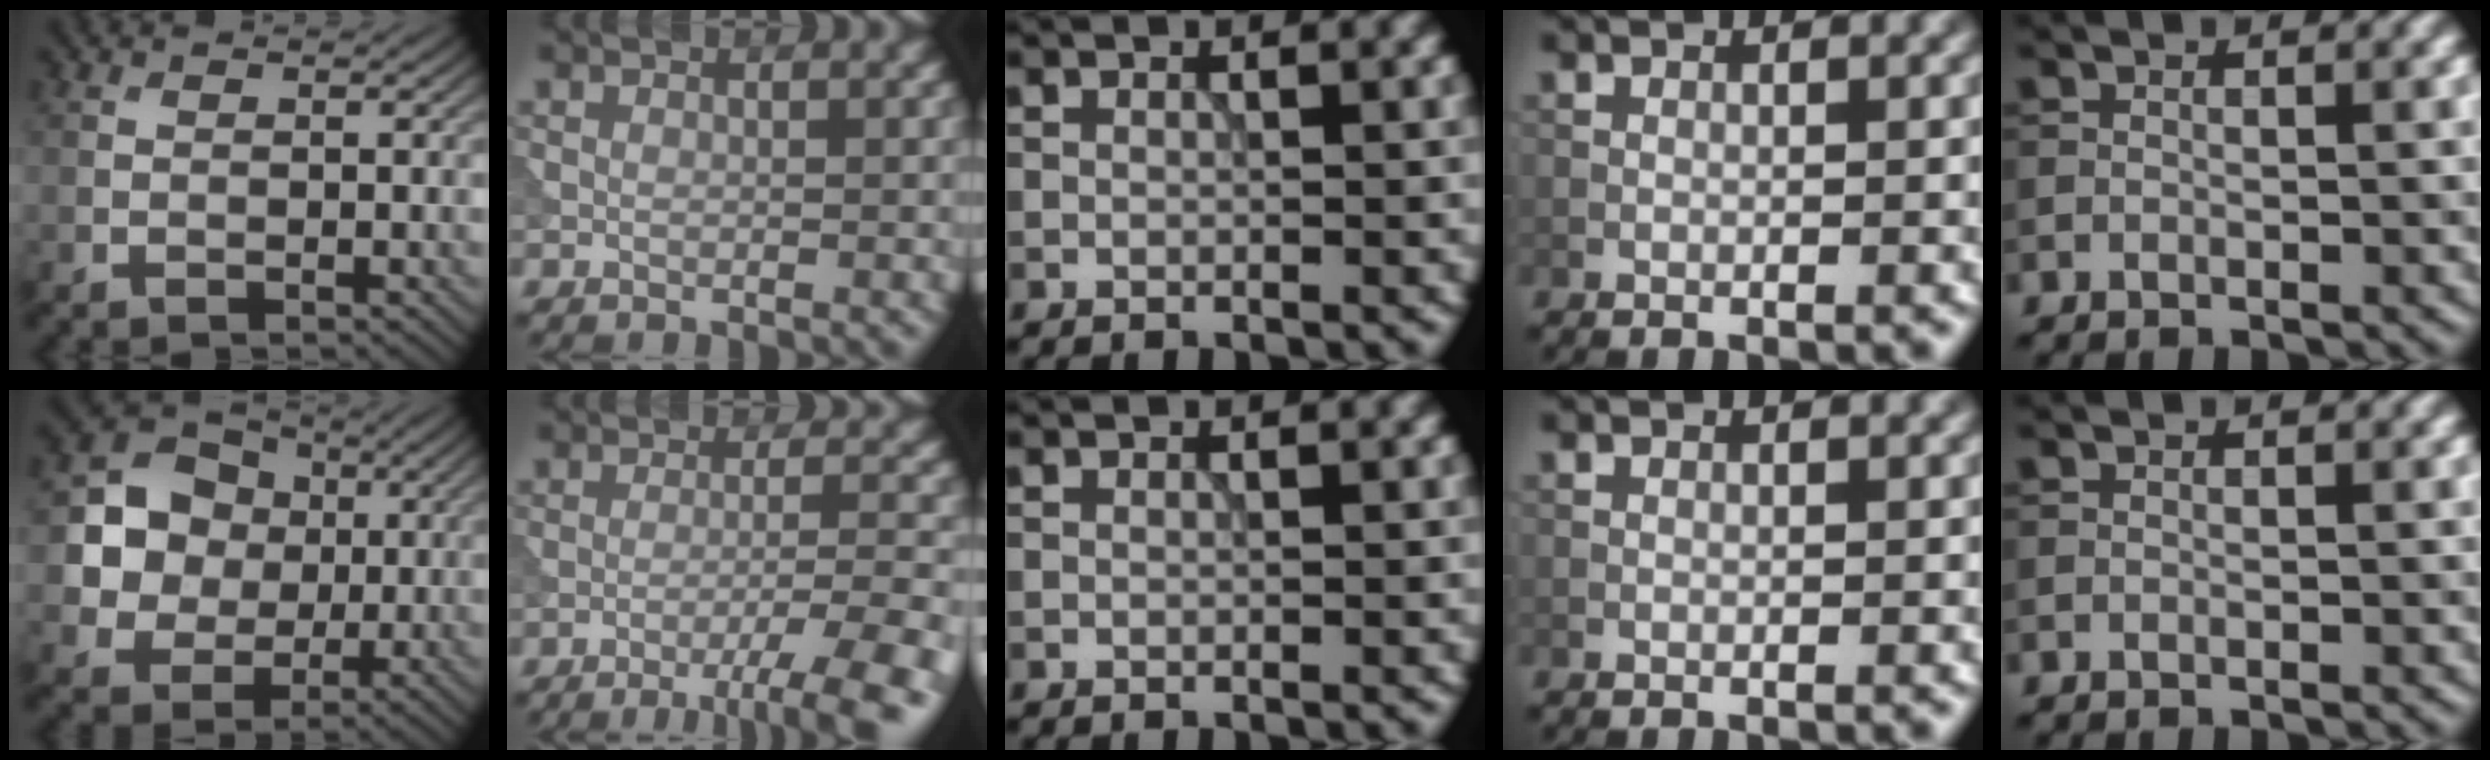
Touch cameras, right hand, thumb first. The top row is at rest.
{"thumb": {"total": 10.2, "force": [1.3, 9.0, 4.7], "torque": [-0.103, 0.010, 0.014]}, "index": {"total": 7.9, "force": [-5.1, 1.2, 5.9], "torque": [-0.083, 0.001, -0.068]}}